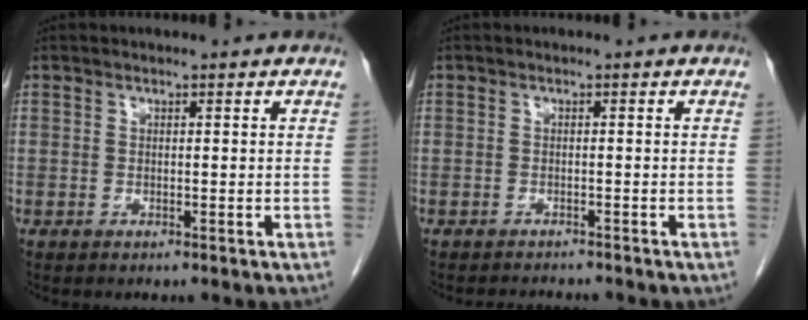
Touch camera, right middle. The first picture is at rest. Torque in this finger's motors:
{"motor_torque": [0.06, -0.05, -0.02, 0.00]}